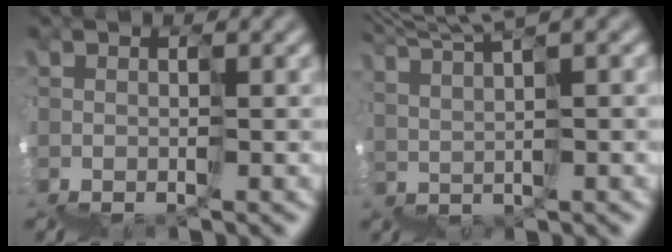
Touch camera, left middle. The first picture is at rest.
{"total": 6.5, "force": [6.4, -0.7, 1.0], "torque": [-0.019, 0.047, 0.111]}